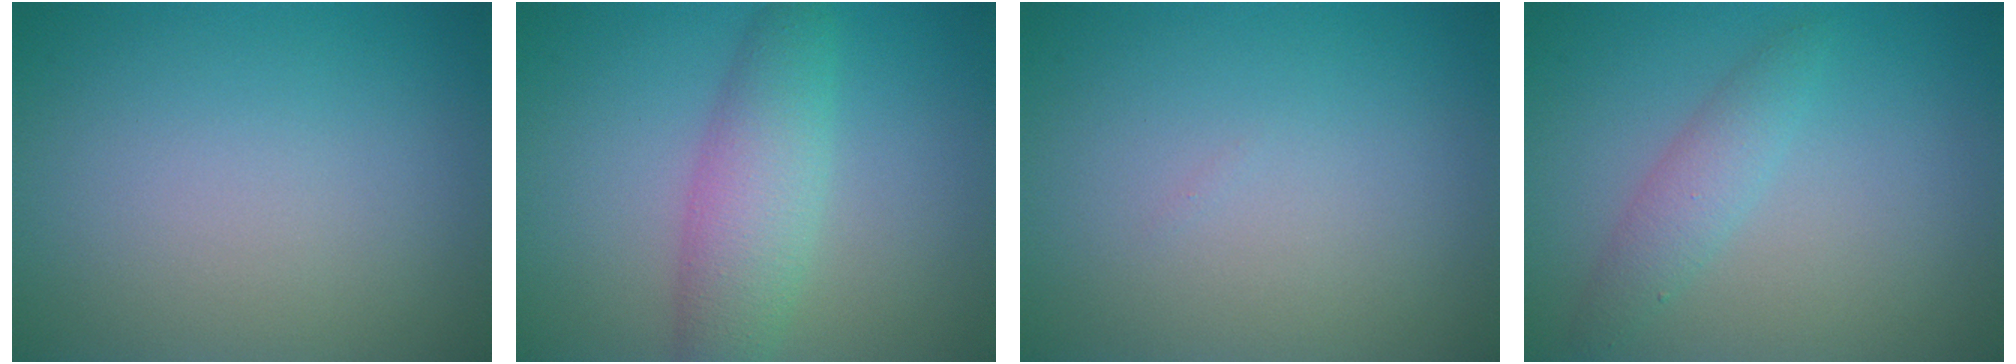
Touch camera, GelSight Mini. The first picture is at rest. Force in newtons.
{"total": 4.4, "press": 4.4, "slide": 0.1}
{"total": 0.0}
{"total": 2.1, "press": 2.1, "slide": 0.1}